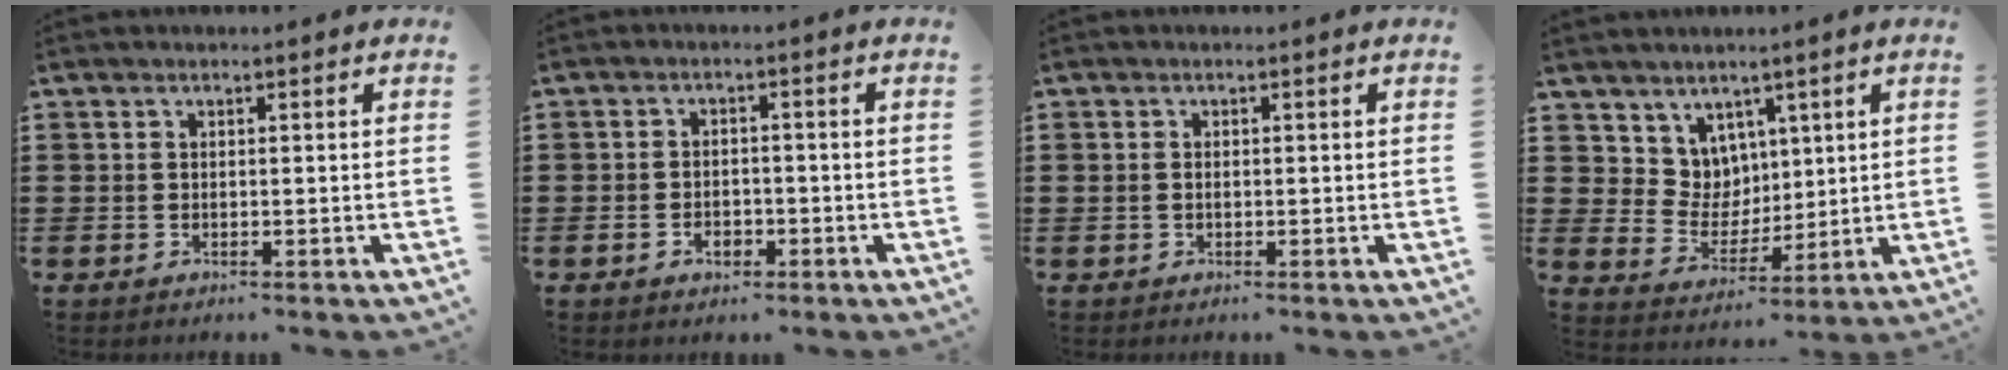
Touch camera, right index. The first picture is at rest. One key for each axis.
{"total": 2.4, "fx": -1.2, "fy": 1.6, "fz": 1.5, "tx": -0.029, "ty": 0.002, "tz": -0.022}
{"total": 0.6, "fx": 0.0, "fy": 0.4, "fz": 0.4, "tx": -0.010, "ty": 0.001, "tz": 0.000}
{"total": 6.6, "fx": 4.0, "fy": 5.2, "fz": 0.6, "tx": -0.048, "ty": -0.008, "tz": 0.079}